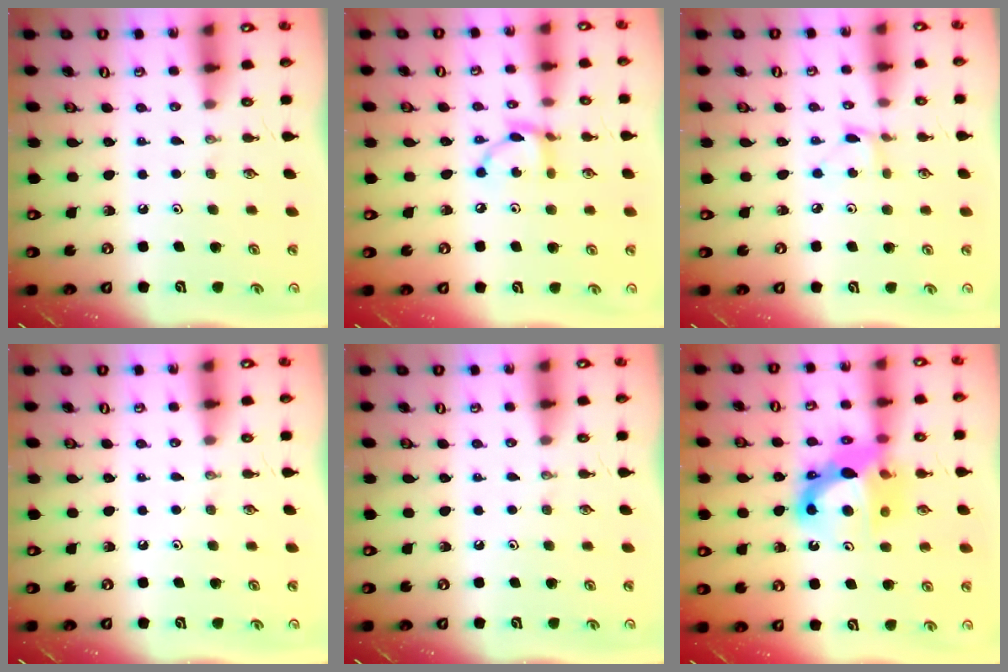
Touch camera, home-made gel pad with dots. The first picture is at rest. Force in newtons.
{"total": 7.9, "press": 7.9, "slide": 0.2}
{"total": 2.7, "press": 2.7, "slide": 0.3}
{"total": 0.0}
{"total": 0.0}
{"total": 12.4, "press": 12.1, "slide": 2.9}